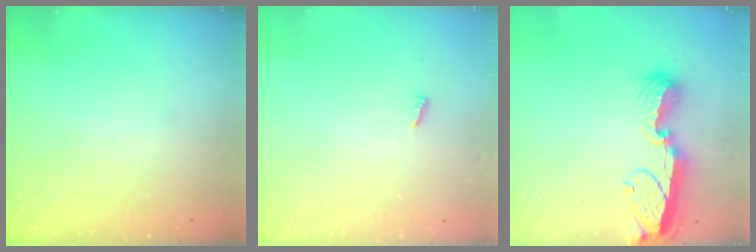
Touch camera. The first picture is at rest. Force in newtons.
{"total": 2.8, "press": 2.8, "slide": 0.4}
{"total": 12.4, "press": 12.4, "slide": 1.0}